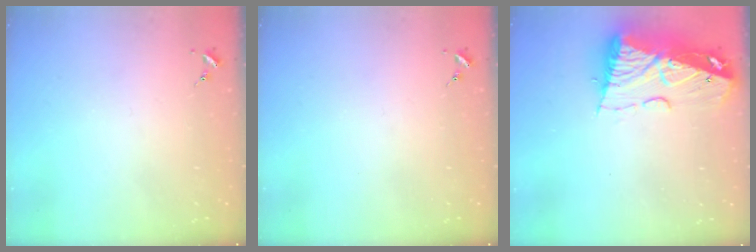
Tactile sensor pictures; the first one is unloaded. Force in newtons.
{"total": 0.0}
{"total": 14.4, "press": 14.3, "slide": 1.4}